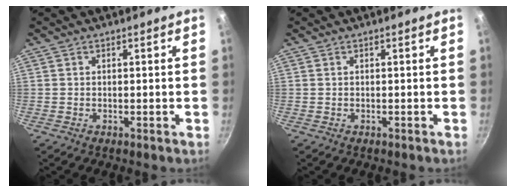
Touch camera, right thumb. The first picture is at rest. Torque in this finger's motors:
{"motor_torque": [0.00, 0.00, 0.01, 0.01, 0.03]}